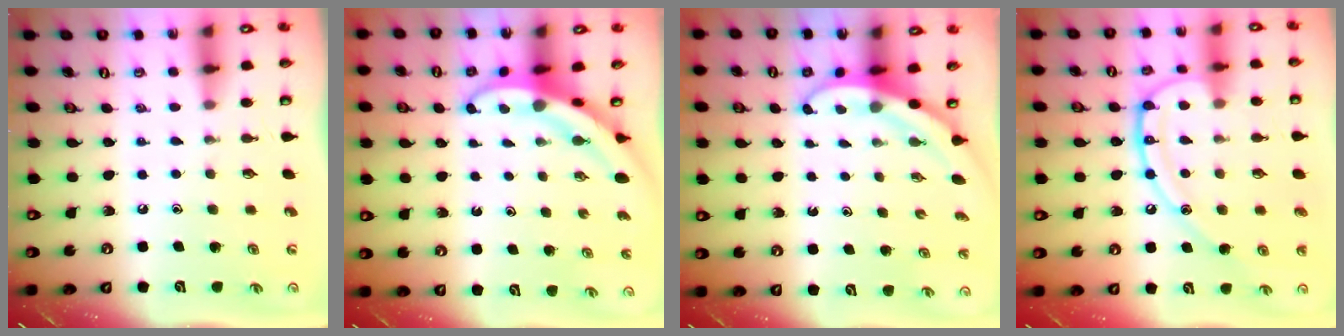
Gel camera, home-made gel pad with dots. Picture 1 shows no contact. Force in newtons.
{"total": 3.9, "press": 3.8, "slide": 0.6}
{"total": 3.1, "press": 3.1, "slide": 0.1}
{"total": 16.5, "press": 16.4, "slide": 1.4}